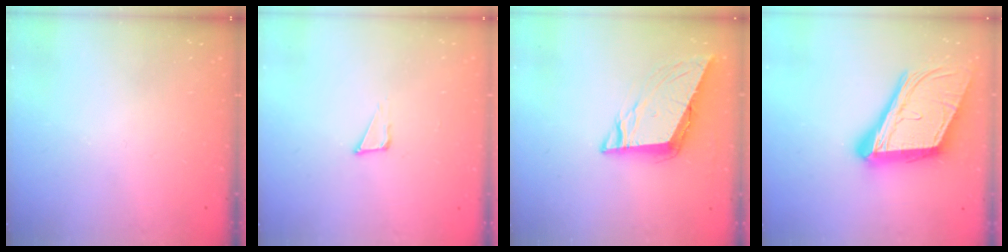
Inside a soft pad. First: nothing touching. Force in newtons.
{"total": 3.1, "press": 3.0, "slide": 0.9}
{"total": 9.8, "press": 9.3, "slide": 3.1}
{"total": 24.2, "press": 23.8, "slide": 4.4}